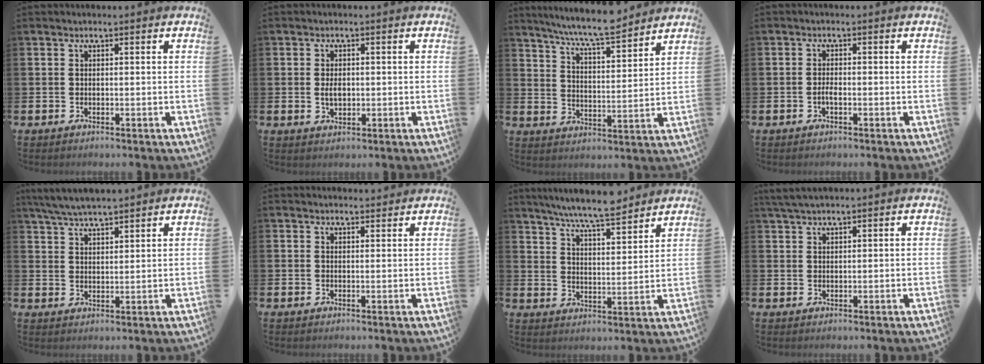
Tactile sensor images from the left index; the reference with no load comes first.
{"total": 2.3, "force": [0.0, 1.4, 1.9], "torque": [-0.029, 0.003, -0.003]}
{"total": 8.0, "force": [7.5, 0.2, 2.7], "torque": [-0.073, -0.044, 0.133]}
{"total": 1.3, "force": [-0.5, 0.4, 1.1], "torque": [-0.022, 0.001, -0.011]}
{"total": 6.8, "force": [6.5, 0.5, 1.9], "torque": [-0.065, -0.026, 0.118]}
{"total": 1.7, "force": [1.7, 0.3, -0.1], "torque": [0.008, -0.008, 0.029]}
{"total": 8.0, "force": [7.5, 0.3, 2.6], "torque": [-0.071, -0.039, 0.135]}
{"total": 2.9, "force": [2.5, 0.6, 1.4], "torque": [-0.030, 0.002, 0.047]}